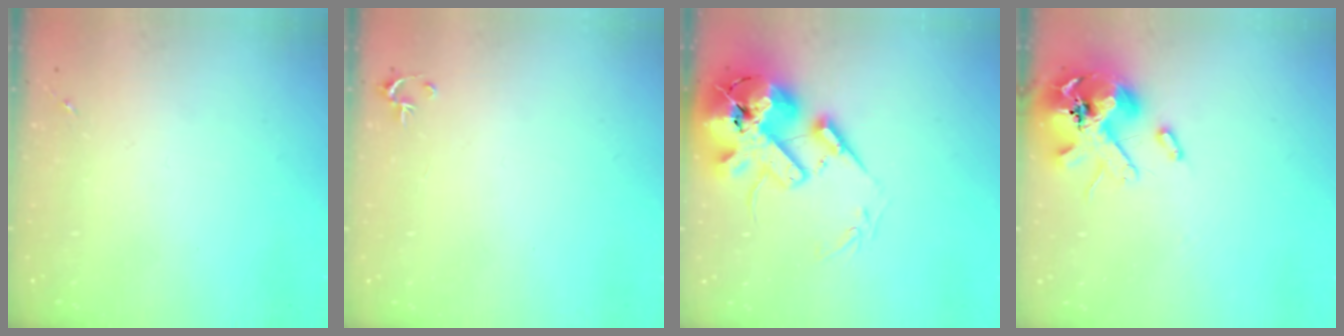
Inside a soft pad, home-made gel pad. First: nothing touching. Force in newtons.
{"total": 2.5, "press": 2.5, "slide": 0.2}
{"total": 22.7, "press": 22.4, "slide": 3.8}
{"total": 15.2, "press": 15.1, "slide": 2.0}